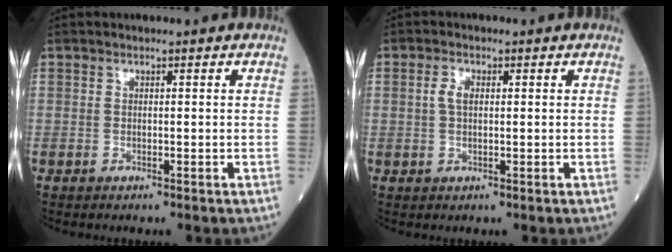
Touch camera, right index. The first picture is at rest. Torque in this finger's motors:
{"motor_torque": [0.17, 0.00, 0.04, 0.02]}